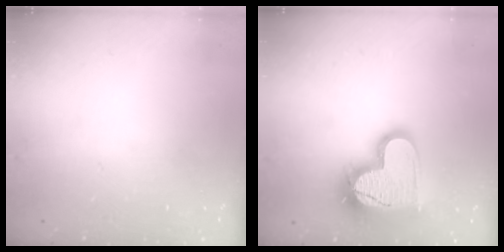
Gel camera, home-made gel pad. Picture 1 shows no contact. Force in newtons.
{"total": 18.5, "press": 18.4, "slide": 1.6}